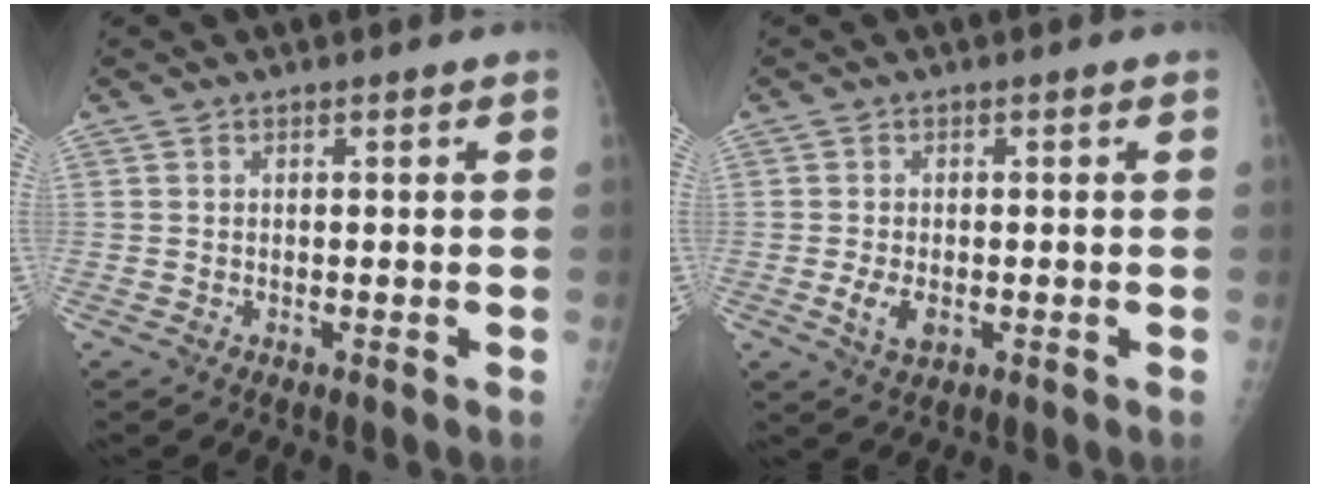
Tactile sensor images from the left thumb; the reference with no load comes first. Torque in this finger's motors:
{"motor_torque": [-0.39, 0.33, 0.56, 0.19, 0.05]}